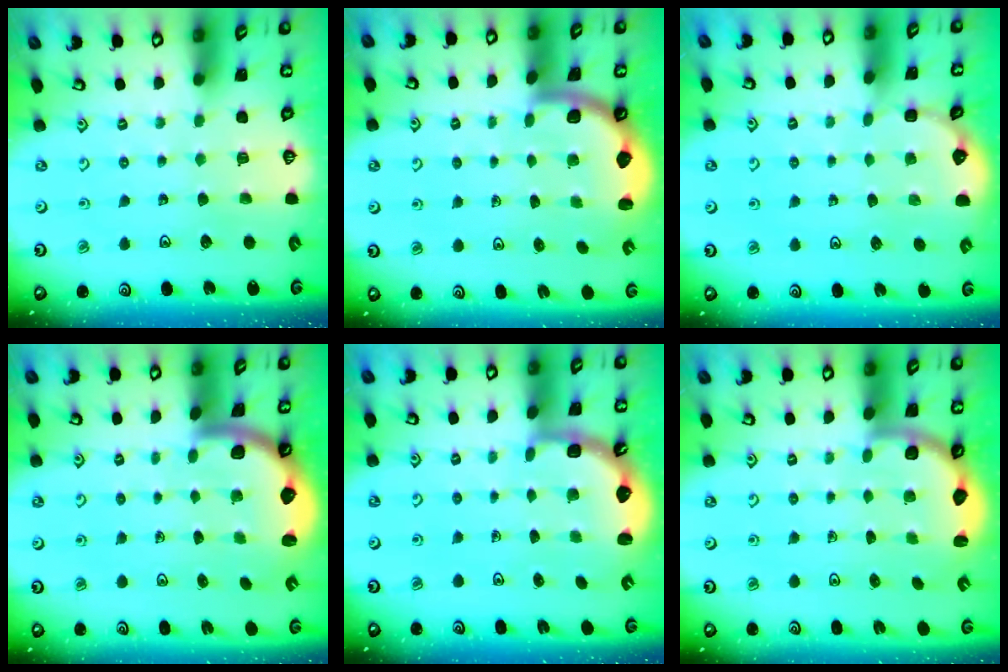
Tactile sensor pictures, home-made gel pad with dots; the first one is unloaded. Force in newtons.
{"total": 1.7, "press": 1.7, "slide": 0.2}
{"total": 3.2, "press": 3.2, "slide": 0.2}
{"total": 2.4, "press": 2.3, "slide": 0.4}
{"total": 2.5, "press": 2.1, "slide": 1.3}
{"total": 3.4, "press": 2.7, "slide": 2.2}